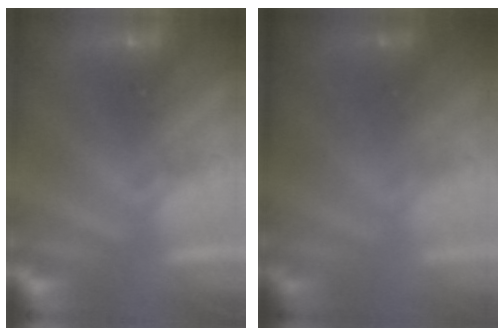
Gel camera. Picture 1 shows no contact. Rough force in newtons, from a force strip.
{"total": 1.4}